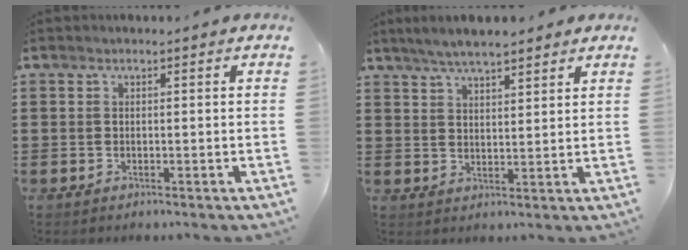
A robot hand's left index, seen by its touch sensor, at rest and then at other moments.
{"total": 4.6, "force": [4.1, 0.8, 2.0], "torque": [-0.049, -0.002, 0.076]}